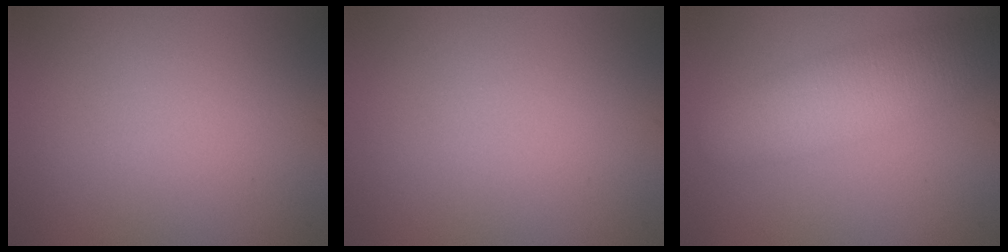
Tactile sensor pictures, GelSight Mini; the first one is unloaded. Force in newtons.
{"total": 0.0}
{"total": 6.4, "press": 6.4, "slide": 0.4}